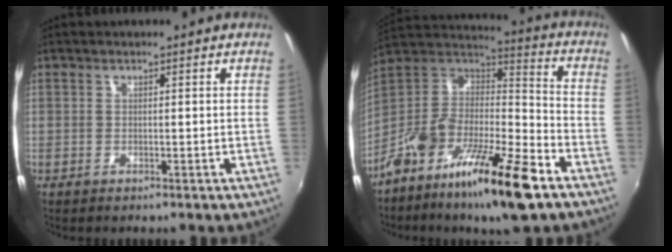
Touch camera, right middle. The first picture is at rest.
{"total": 21.3, "force": [-12.8, 5.5, 16.1], "torque": [-0.289, -0.014, -0.233]}